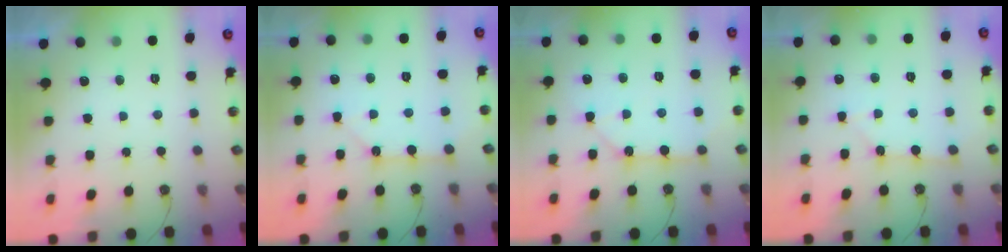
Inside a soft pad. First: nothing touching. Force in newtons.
{"total": 4.2, "press": 4.2, "slide": 0.3}
{"total": 11.8, "press": 11.7, "slide": 1.3}
{"total": 2.1, "press": 2.1, "slide": 0.3}